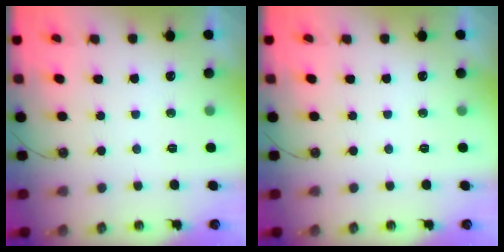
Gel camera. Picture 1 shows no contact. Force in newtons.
{"total": 0.0}